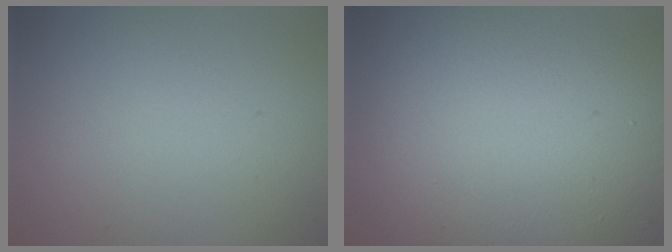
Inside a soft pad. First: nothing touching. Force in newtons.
{"total": 15.1, "press": 15.1, "slide": 0.9}